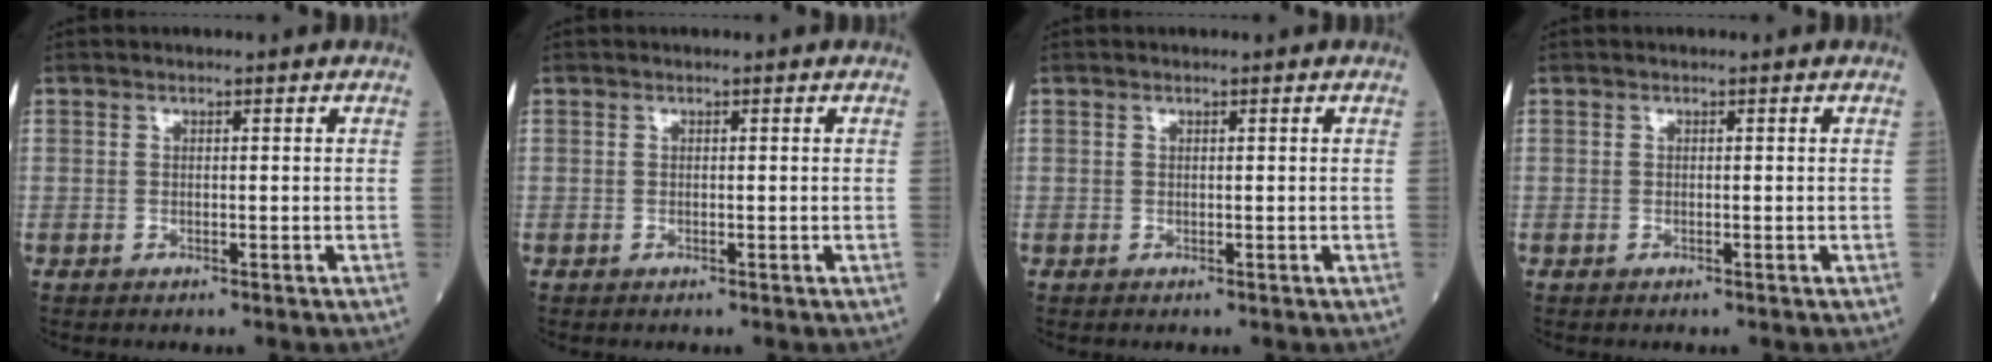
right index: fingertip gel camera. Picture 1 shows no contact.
{"total": 0.0}
{"total": 0.0}
{"total": 0.0}